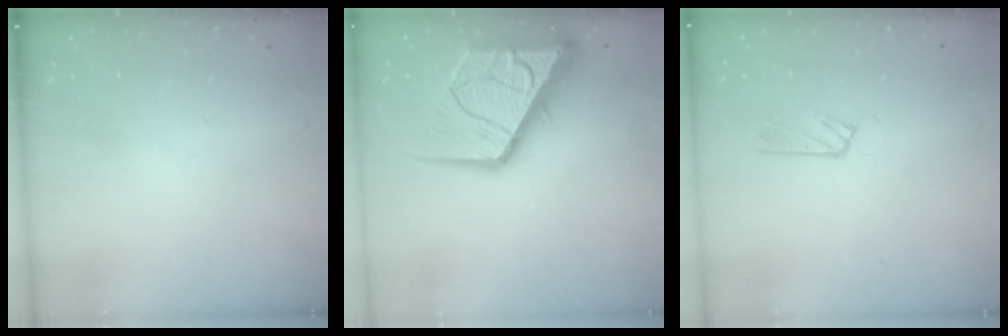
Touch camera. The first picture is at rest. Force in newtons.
{"total": 21.3, "press": 21.2, "slide": 2.3}
{"total": 3.6, "press": 3.6, "slide": 0.4}